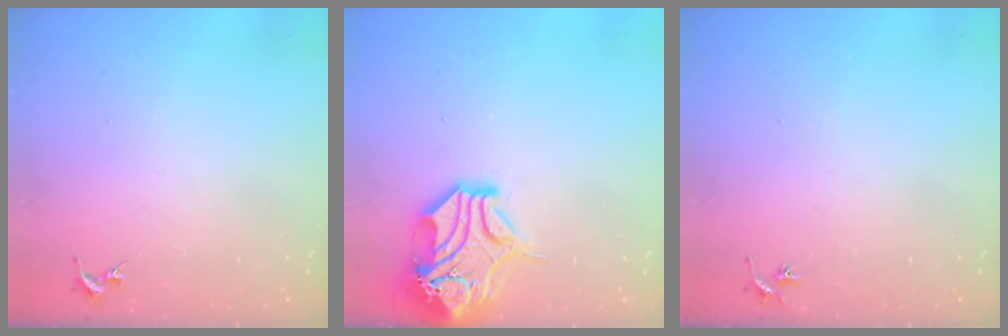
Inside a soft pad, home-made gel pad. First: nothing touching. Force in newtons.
{"total": 15.9, "press": 15.7, "slide": 2.2}
{"total": 2.9, "press": 2.9, "slide": 0.3}